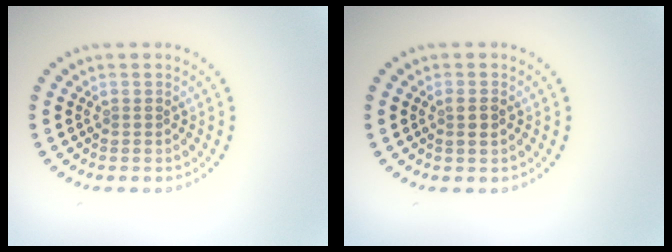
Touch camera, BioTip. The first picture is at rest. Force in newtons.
{"total": 1.2, "press": 1.1, "slide": 0.4}